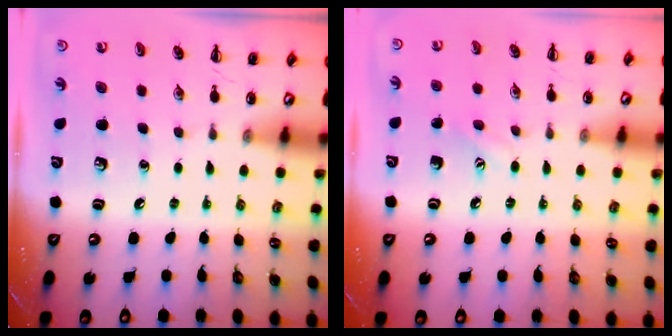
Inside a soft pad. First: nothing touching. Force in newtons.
{"total": 5.9, "press": 5.7, "slide": 1.4}